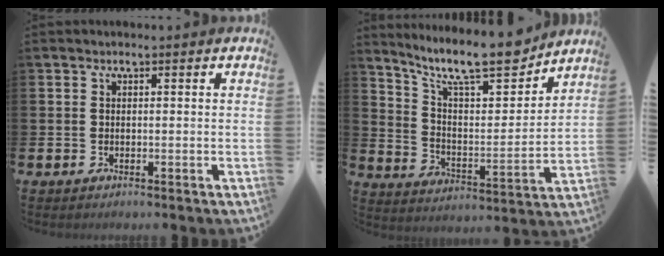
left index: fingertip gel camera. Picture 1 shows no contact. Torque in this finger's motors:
{"motor_torque": [0.19, -0.62, 0.77, 0.21]}